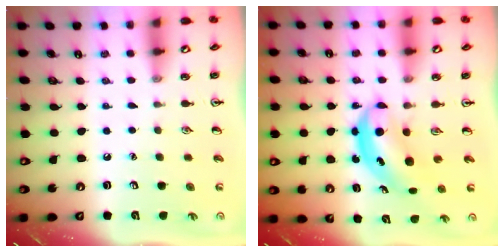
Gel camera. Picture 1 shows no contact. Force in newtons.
{"total": 4.9, "press": 4.8, "slide": 0.9}